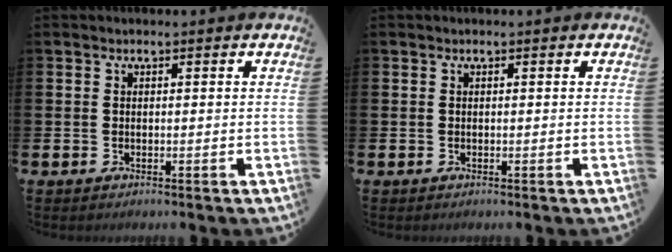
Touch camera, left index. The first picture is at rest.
{"total": 0.0}